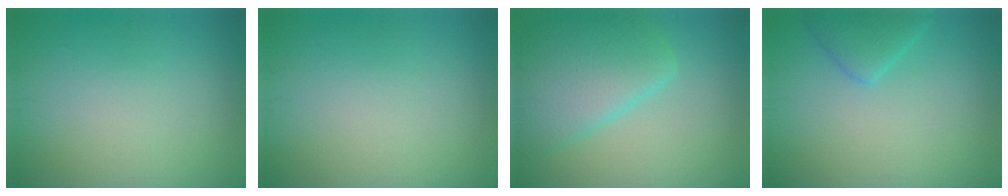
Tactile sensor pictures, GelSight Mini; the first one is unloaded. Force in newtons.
{"total": 0.0}
{"total": 6.2, "press": 6.2, "slide": 0.3}
{"total": 2.3, "press": 2.3, "slide": 0.3}